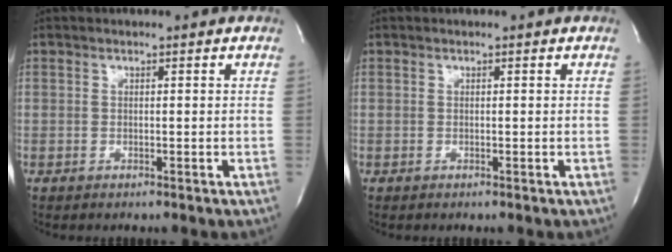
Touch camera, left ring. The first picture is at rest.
{"total": 0.0}